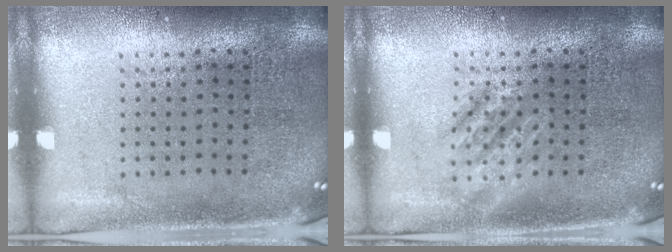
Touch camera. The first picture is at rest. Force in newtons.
{"total": 1.9, "press": 1.9, "slide": 0.3}